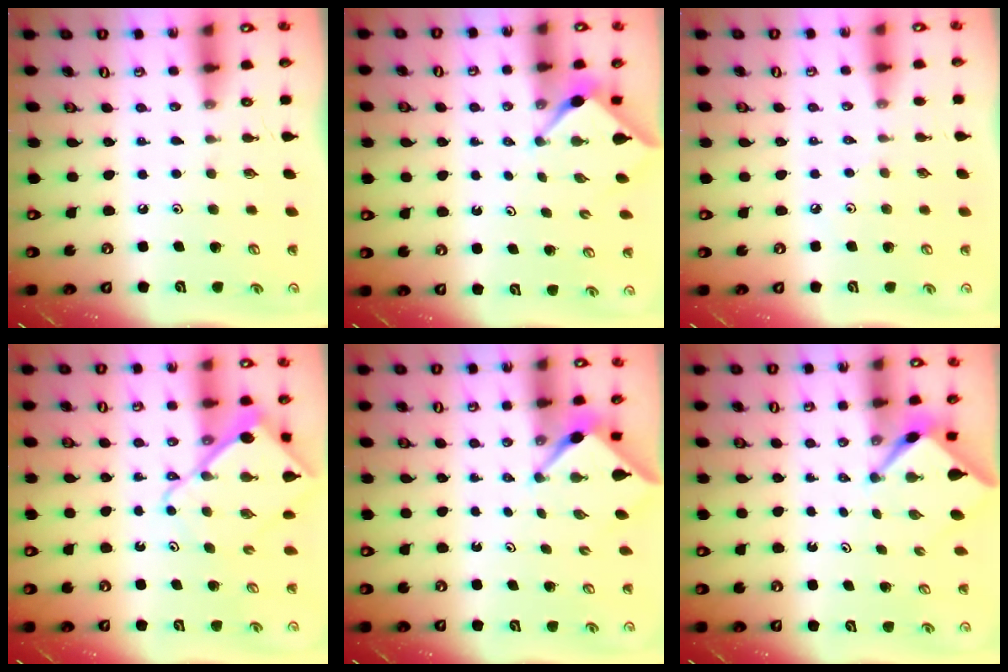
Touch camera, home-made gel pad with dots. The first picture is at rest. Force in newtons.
{"total": 2.9, "press": 2.9, "slide": 0.4}
{"total": 2.5, "press": 2.4, "slide": 0.5}
{"total": 11.5, "press": 11.4, "slide": 1.2}
{"total": 3.3, "press": 3.2, "slide": 0.3}
{"total": 2.5, "press": 2.5, "slide": 0.3}